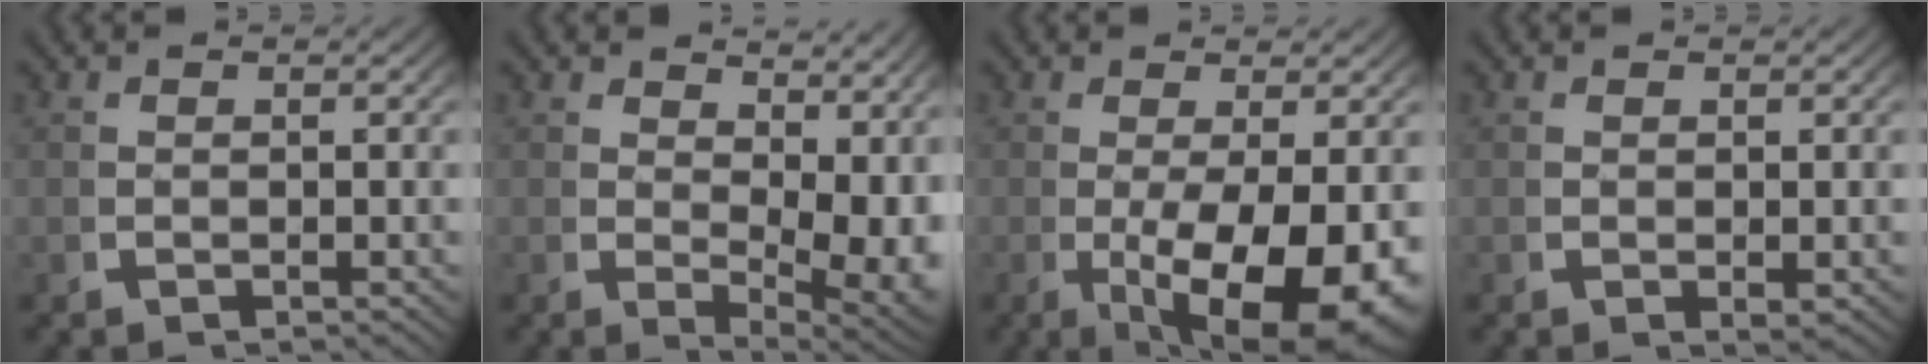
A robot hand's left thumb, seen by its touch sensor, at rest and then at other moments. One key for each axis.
{"total": 6.1, "fx": 1.2, "fy": 3.5, "fz": 4.8, "tx": -0.063, "ty": -0.029, "tz": 0.034}
{"total": 11.3, "fx": -2.6, "fy": 5.9, "fz": 9.3, "tx": -0.154, "ty": -0.045, "tz": -0.018}
{"total": 0.6, "fx": 0.2, "fy": 0.3, "fz": 0.5, "tx": -0.007, "ty": -0.003, "tz": 0.006}